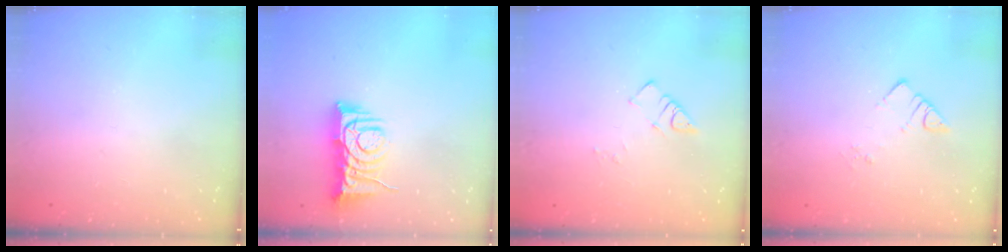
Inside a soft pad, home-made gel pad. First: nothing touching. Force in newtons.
{"total": 8.8, "press": 8.8, "slide": 0.4}
{"total": 4.1, "press": 4.0, "slide": 0.7}
{"total": 2.6, "press": 2.6, "slide": 0.1}